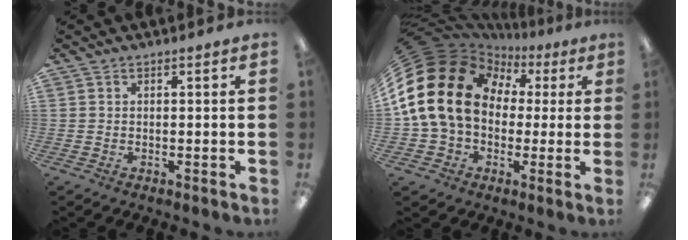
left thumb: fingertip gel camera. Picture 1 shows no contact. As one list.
[{"total": 22.2, "force": [4.0, 17.4, 13.1], "torque": [-0.280, -0.010, 0.079]}]